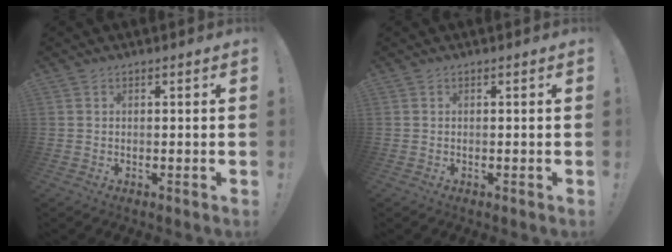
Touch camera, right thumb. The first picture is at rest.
{"total": 0.0}